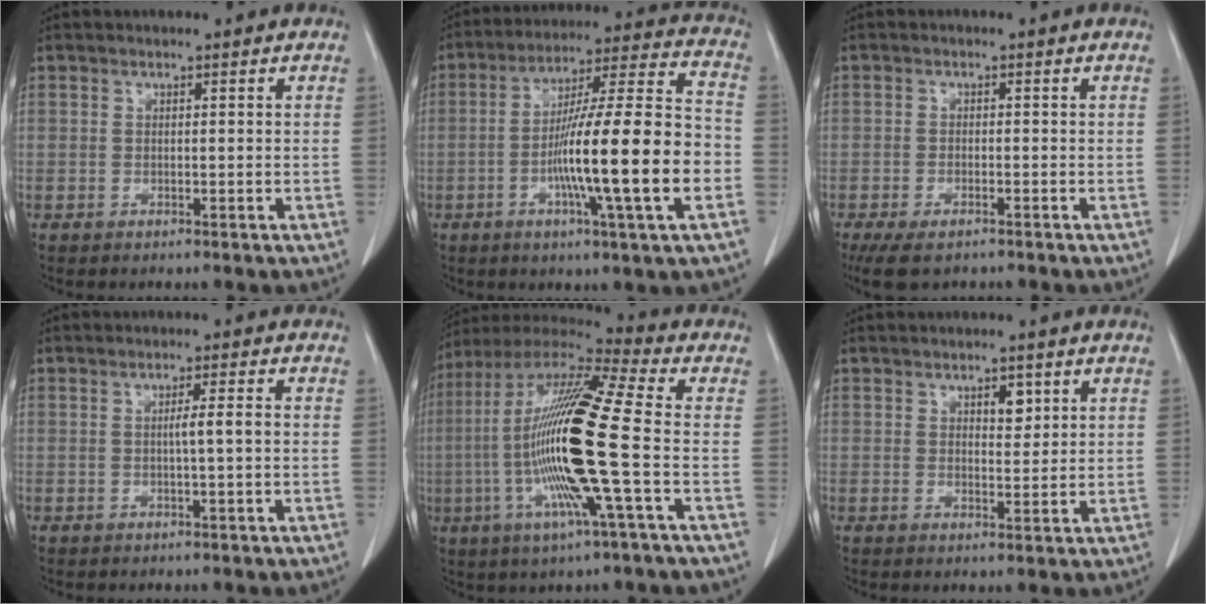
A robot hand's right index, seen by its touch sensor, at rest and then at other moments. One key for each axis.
{"total": 19.6, "fx": -4.9, "fy": 0.2, "fz": 19.0, "tx": -0.302, "ty": 0.003, "tz": -0.081}
{"total": 6.0, "fx": -4.4, "fy": 2.2, "fz": 3.4, "tx": -0.058, "ty": -0.011, "tz": -0.073}
{"total": 3.1, "fx": -0.4, "fy": -0.8, "fz": 3.0, "tx": -0.048, "ty": 0.003, "tz": -0.006}
{"total": 20.2, "fx": -3.0, "fy": 0.4, "fz": 20.0, "tx": -0.406, "ty": -0.008, "tz": -0.071}
{"total": 2.8, "fx": 1.4, "fy": 1.4, "fz": 2.0, "tx": -0.028, "ty": -0.003, "tz": 0.022}